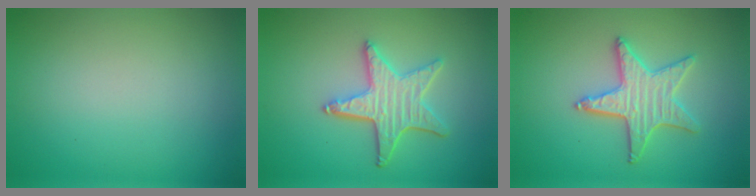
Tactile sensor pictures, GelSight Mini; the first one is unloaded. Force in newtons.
{"total": 4.3, "press": 3.7, "slide": 2.3}
{"total": 3.7, "press": 3.6, "slide": 0.8}